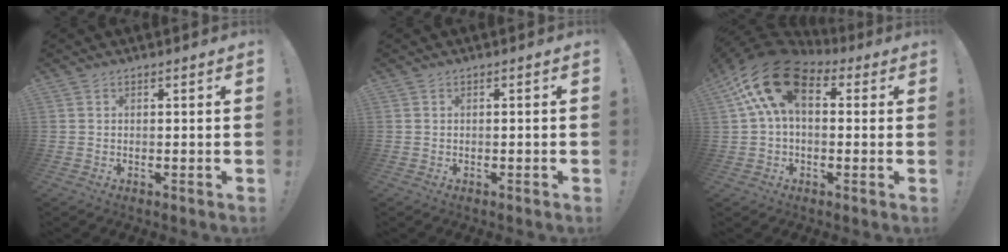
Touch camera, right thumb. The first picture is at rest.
{"total": 0.8, "force": [-0.6, -0.2, 0.4], "torque": [-0.011, 0.002, -0.011]}
{"total": 17.5, "force": [6.2, 10.2, 12.8], "torque": [-0.237, -0.015, 0.111]}